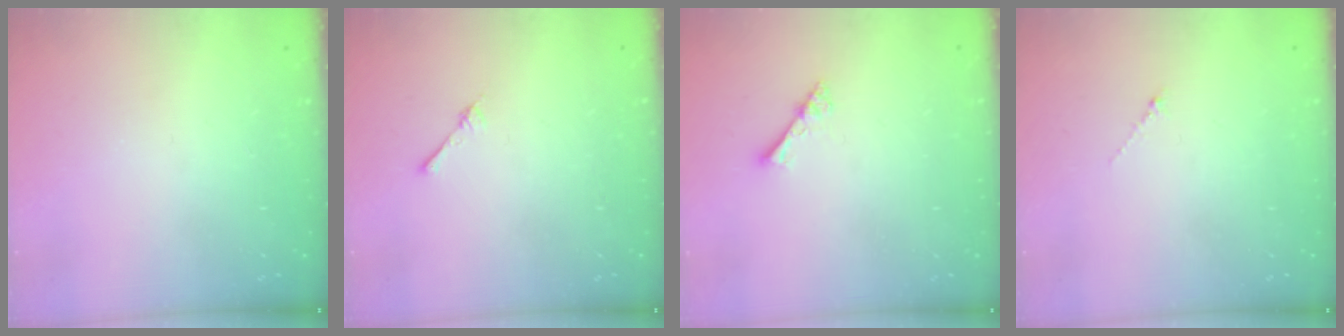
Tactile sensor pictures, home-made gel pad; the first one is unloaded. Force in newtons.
{"total": 2.4, "press": 2.4, "slide": 0.3}
{"total": 2.7, "press": 2.7, "slide": 0.2}
{"total": 0.6, "press": 0.5, "slide": 0.3}